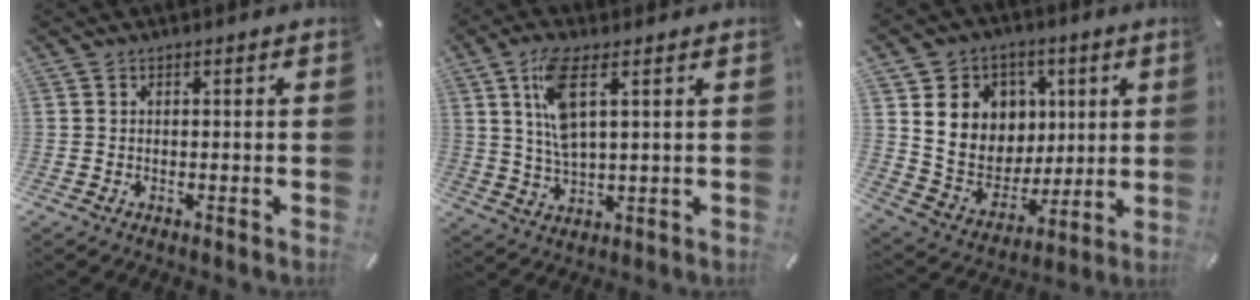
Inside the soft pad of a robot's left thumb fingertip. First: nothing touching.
{"total": 10.0, "force": [3.8, 3.6, 8.5], "torque": [-0.177, -0.004, 0.063]}
{"total": 12.6, "force": [3.5, 11.8, 2.7], "torque": [-0.048, -0.023, 0.080]}